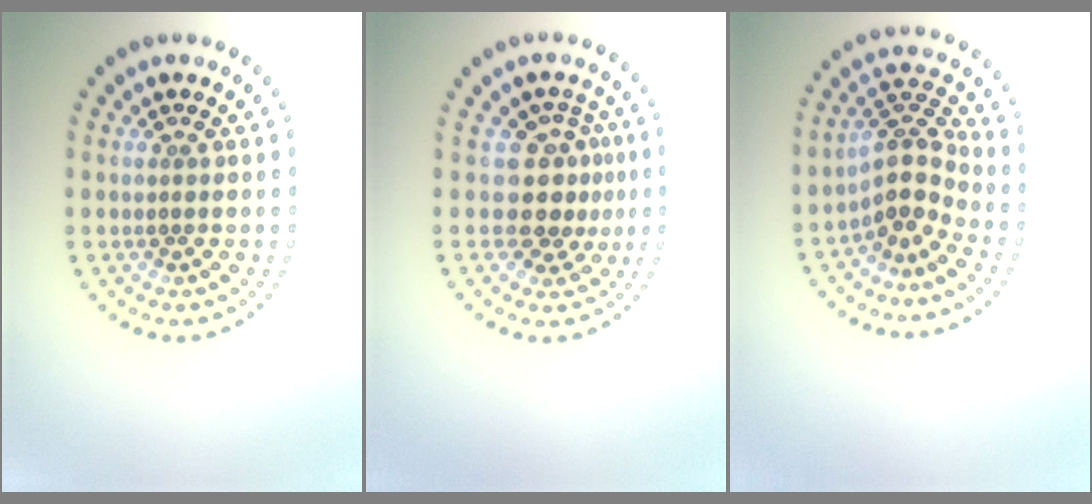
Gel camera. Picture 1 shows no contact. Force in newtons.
{"total": 3.1, "press": 2.3, "slide": 2.1}
{"total": 3.5, "press": 2.5, "slide": 2.5}